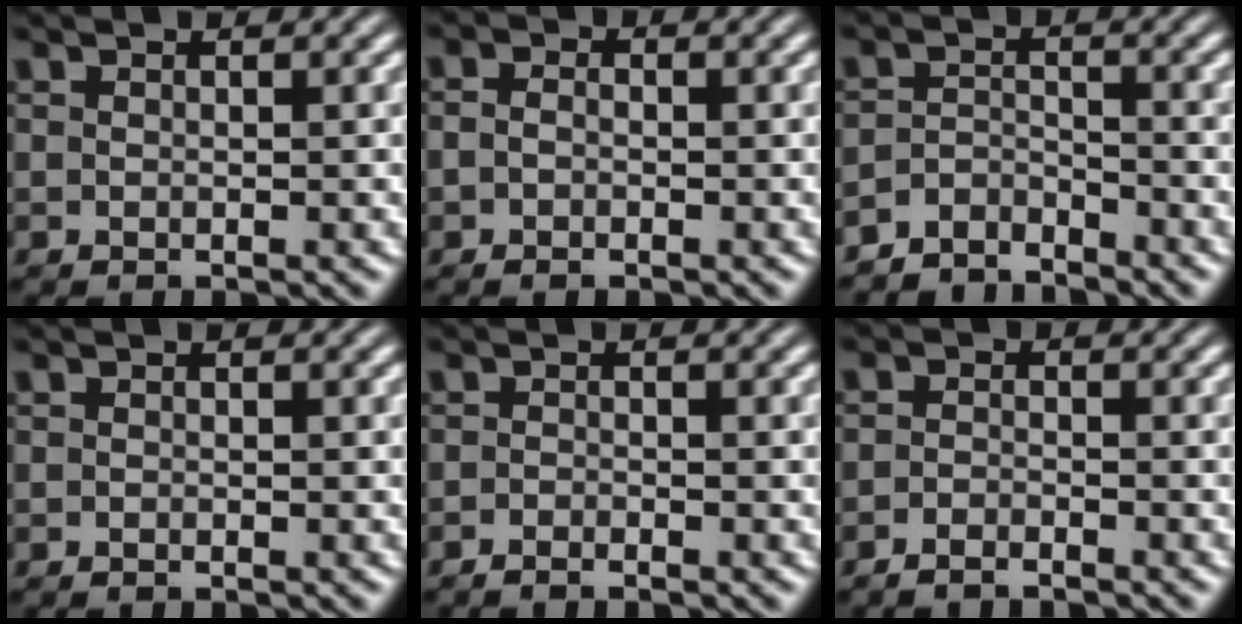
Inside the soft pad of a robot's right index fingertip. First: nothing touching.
{"total": 1.0, "force": [-0.7, 0.1, 0.7], "torque": [-0.009, -0.004, -0.012]}
{"total": 3.5, "force": [-3.4, 0.7, 0.5], "torque": [0.006, -0.012, -0.058]}
{"total": 0.8, "force": [-0.3, -0.7, -0.1], "torque": [0.005, -0.003, -0.004]}
{"total": 1.5, "force": [-1.3, -0.8, -0.2], "torque": [0.010, -0.005, -0.022]}
{"total": 1.9, "force": [-1.8, -0.5, -0.1], "torque": [0.010, -0.010, -0.031]}